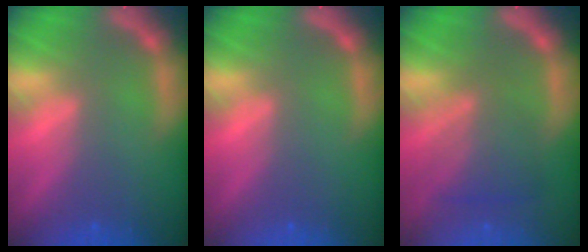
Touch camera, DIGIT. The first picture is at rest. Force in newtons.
{"total": 0.0}
{"total": 5.1}